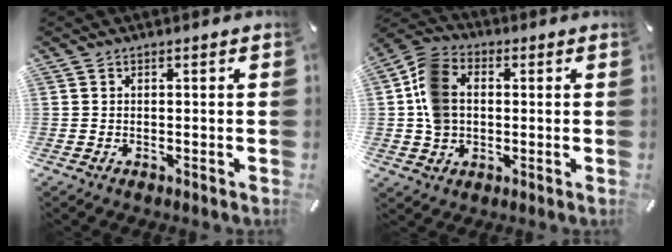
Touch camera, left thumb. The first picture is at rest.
{"total": 10.1, "force": [0.5, 8.4, 5.6], "torque": [-0.124, 0.020, 0.015]}